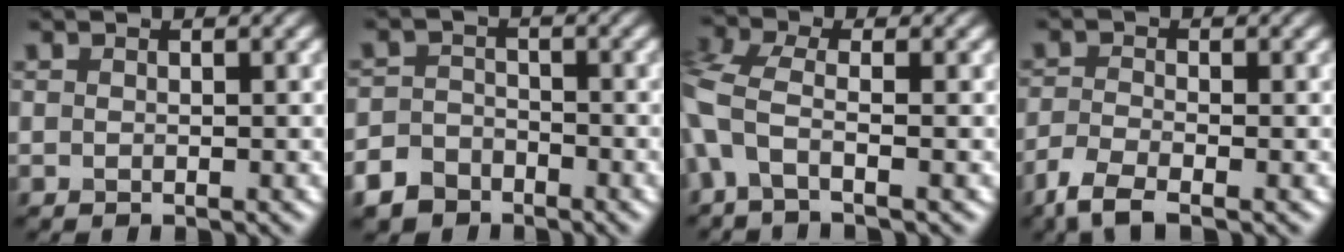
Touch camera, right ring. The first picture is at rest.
{"total": 4.2, "force": [-3.2, 2.6, 1.0], "torque": [-0.015, -0.004, -0.061]}
{"total": 4.2, "force": [-1.1, 1.9, 3.6], "torque": [-0.099, 0.002, -0.039]}
{"total": 3.3, "force": [-2.4, 0.9, 2.1], "torque": [-0.051, -0.009, -0.063]}